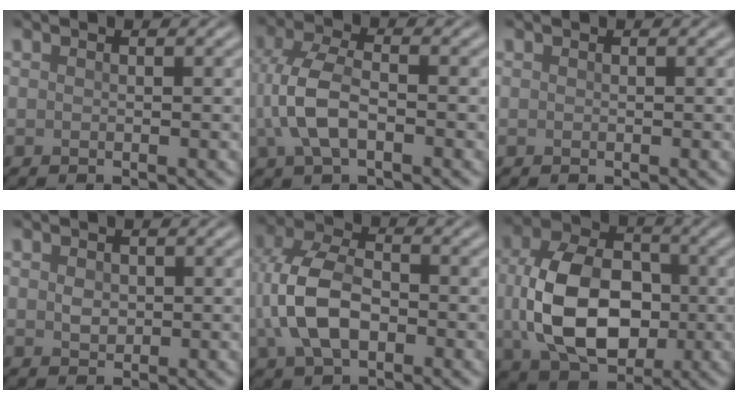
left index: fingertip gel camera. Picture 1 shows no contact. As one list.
[{"total": 5.3, "force": [-0.9, 2.7, 4.4], "torque": [-0.105, 0.002, -0.021]}, {"total": 0.0}, {"total": 1.3, "force": [0.1, 1.0, 0.8], "torque": [-0.017, -0.002, 0.003]}, {"total": 7.1, "force": [-0.9, 4.4, 5.5], "torque": [-0.126, 0.004, -0.025]}, {"total": 10.9, "force": [-0.5, 7.5, 7.9], "torque": [-0.164, -0.009, -0.005]}]